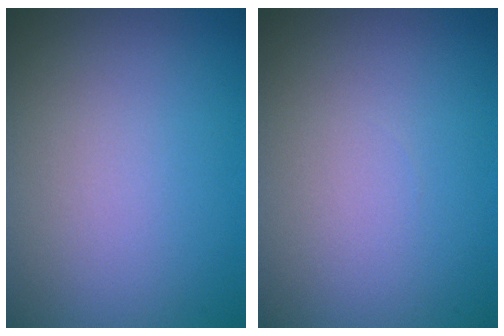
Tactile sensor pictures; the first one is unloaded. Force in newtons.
{"total": 0.0}